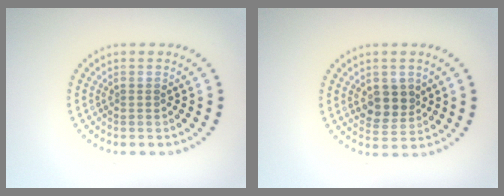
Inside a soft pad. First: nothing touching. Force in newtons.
{"total": 3.0, "press": 2.8, "slide": 1.1}